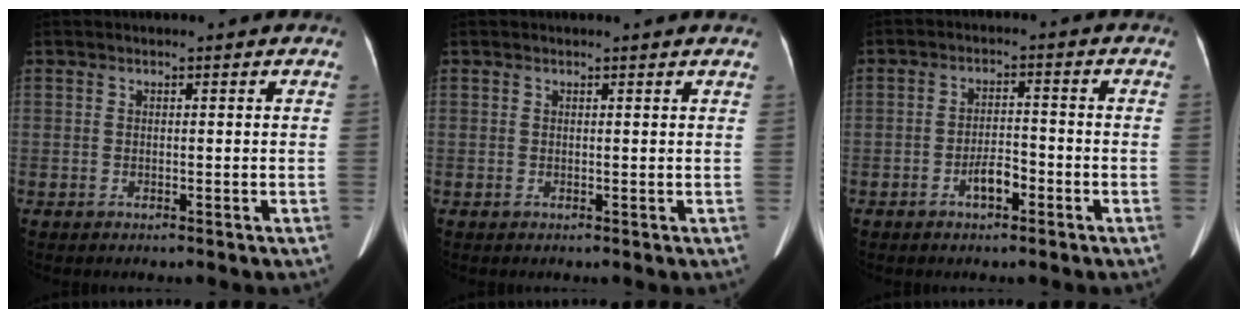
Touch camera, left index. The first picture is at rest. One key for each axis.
{"total": 1.0, "fx": 1.0, "fy": -0.1, "fz": 0.3, "tx": -0.014, "ty": -0.002, "tz": 0.010}
{"total": 3.6, "fx": -2.0, "fy": 1.4, "fz": 2.7, "tx": -0.050, "ty": 0.007, "tz": -0.036}